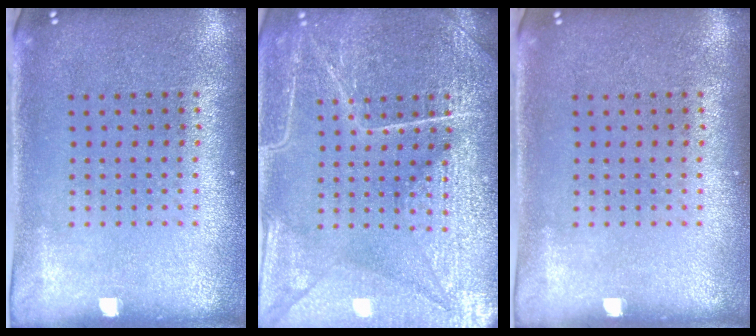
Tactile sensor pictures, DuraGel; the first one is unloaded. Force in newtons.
{"total": 4.6, "press": 4.6, "slide": 0.5}
{"total": 0.0}